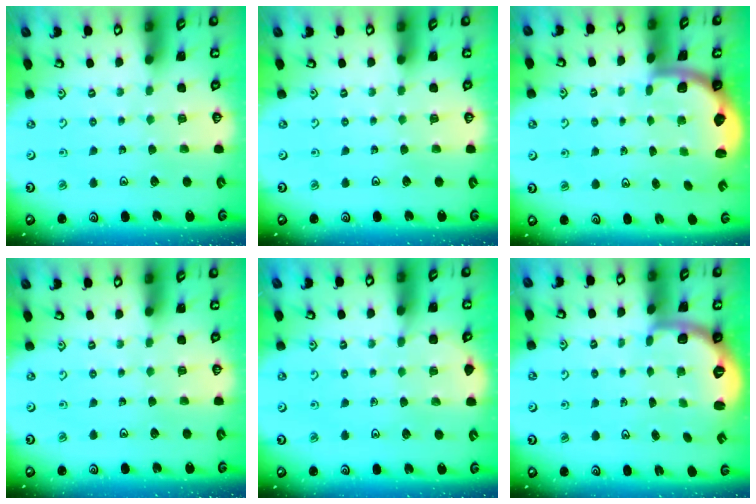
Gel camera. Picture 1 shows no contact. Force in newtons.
{"total": 0.0}
{"total": 1.9, "press": 1.8, "slide": 0.5}
{"total": 0.0}
{"total": 4.6, "press": 4.6, "slide": 0.6}
{"total": 2.6, "press": 1.6, "slide": 2.1}